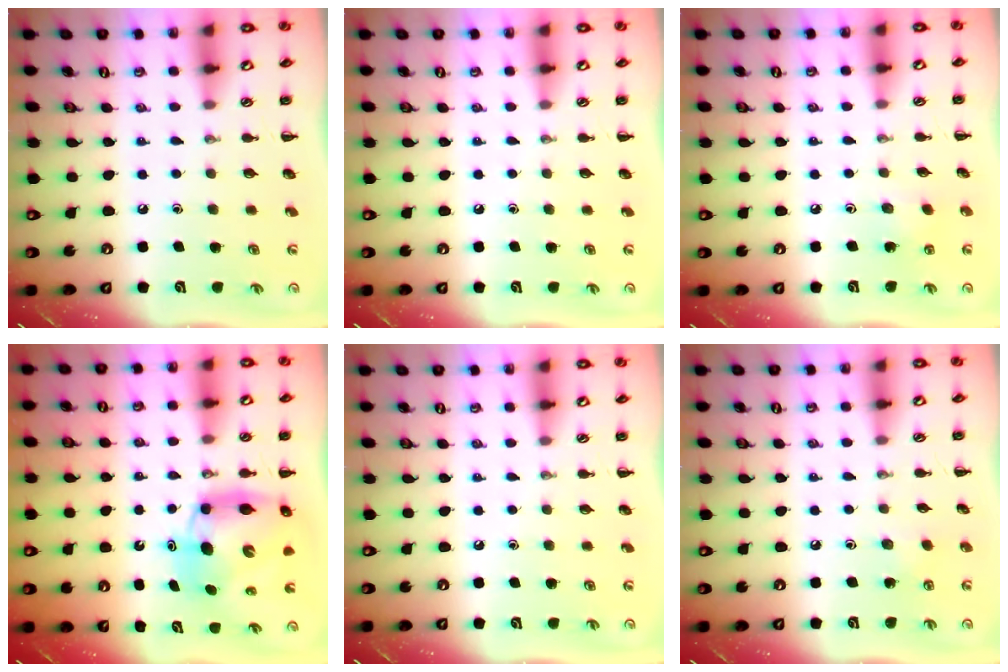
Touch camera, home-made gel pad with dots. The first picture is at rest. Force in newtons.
{"total": 0.0}
{"total": 2.7, "press": 2.6, "slide": 0.8}
{"total": 9.2, "press": 8.9, "slide": 2.5}
{"total": 0.0}
{"total": 2.9, "press": 2.7, "slide": 0.8}